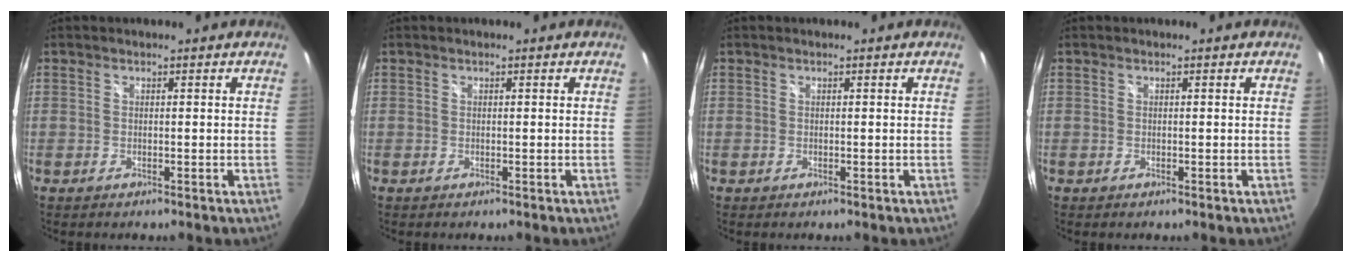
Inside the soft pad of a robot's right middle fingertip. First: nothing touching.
{"total": 0.0}
{"total": 0.0}
{"total": 0.0}